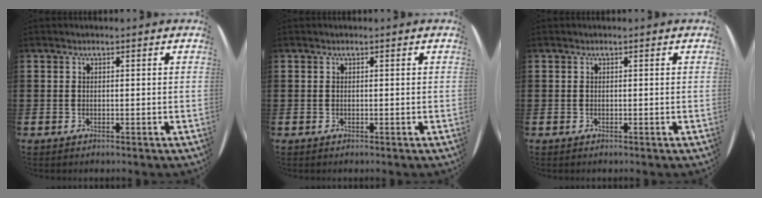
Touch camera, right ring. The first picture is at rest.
{"total": 0.0}
{"total": 0.0}